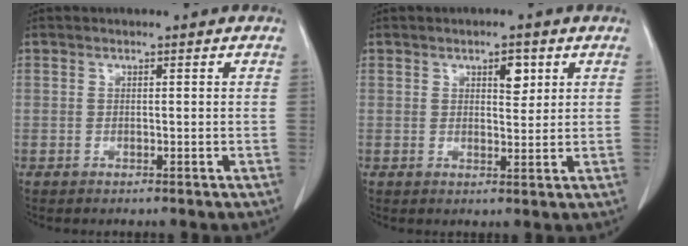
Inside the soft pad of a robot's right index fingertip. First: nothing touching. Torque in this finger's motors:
{"motor_torque": [0.19, 0.20, 0.03, 0.03]}